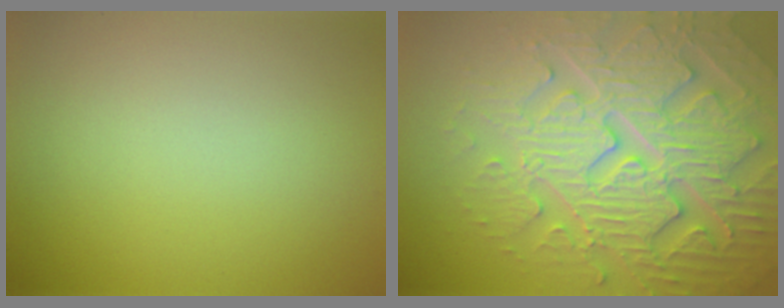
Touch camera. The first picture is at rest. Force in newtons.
{"total": 7.8, "press": 7.6, "slide": 2.0}